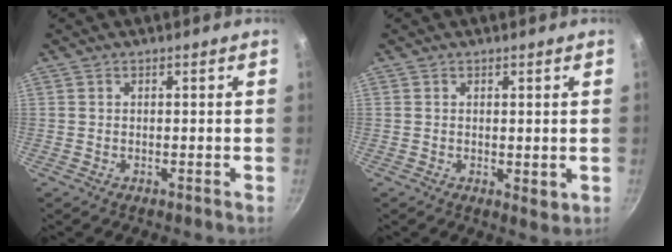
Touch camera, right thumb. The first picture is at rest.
{"total": 2.2, "force": [0.3, 1.1, 1.9], "torque": [-0.027, -0.007, 0.005]}